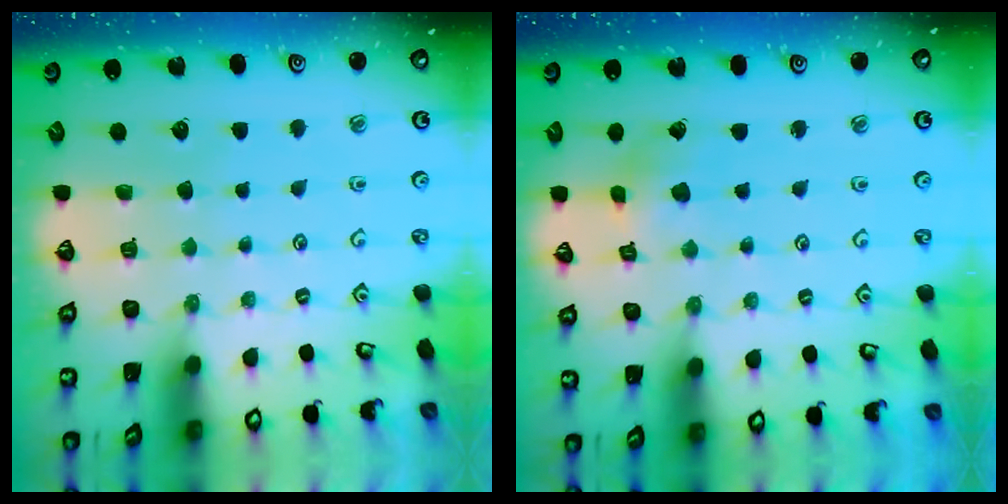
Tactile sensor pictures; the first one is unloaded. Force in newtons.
{"total": 2.8, "press": 2.8, "slide": 0.3}